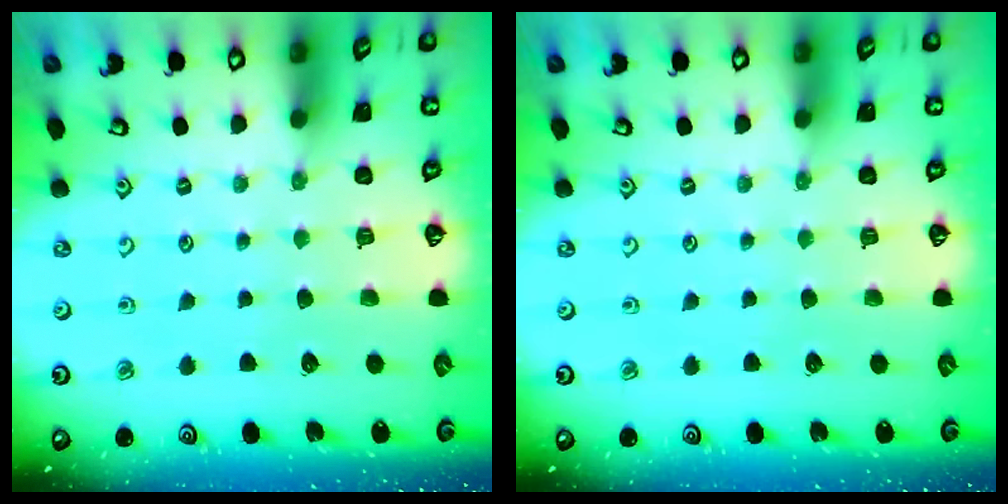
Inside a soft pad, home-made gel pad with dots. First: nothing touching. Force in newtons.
{"total": 0.0}